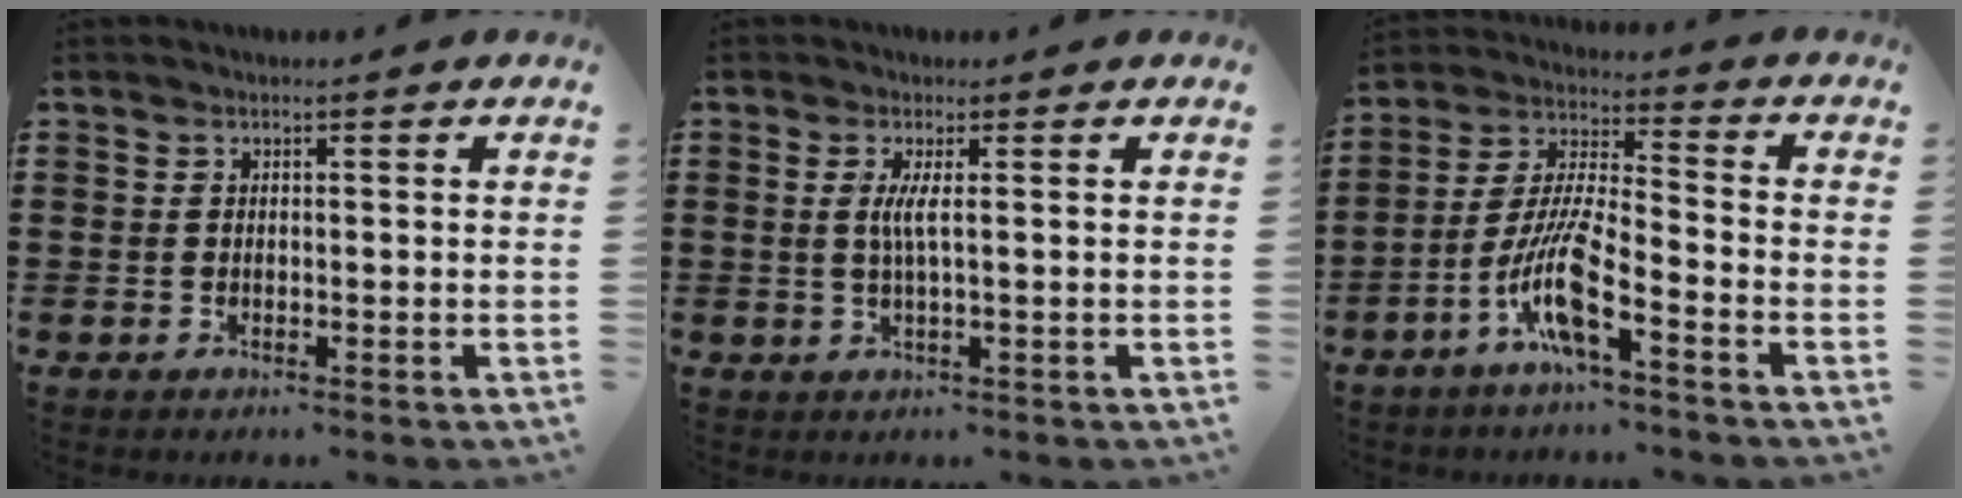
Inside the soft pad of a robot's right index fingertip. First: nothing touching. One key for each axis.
{"total": 2.9, "fx": 0.3, "fy": -0.1, "fz": 2.8, "tx": -0.057, "ty": -0.006, "tz": 0.002}
{"total": 9.9, "fx": -5.7, "fy": 1.6, "fz": 7.9, "tx": -0.177, "ty": -0.006, "tz": -0.111}